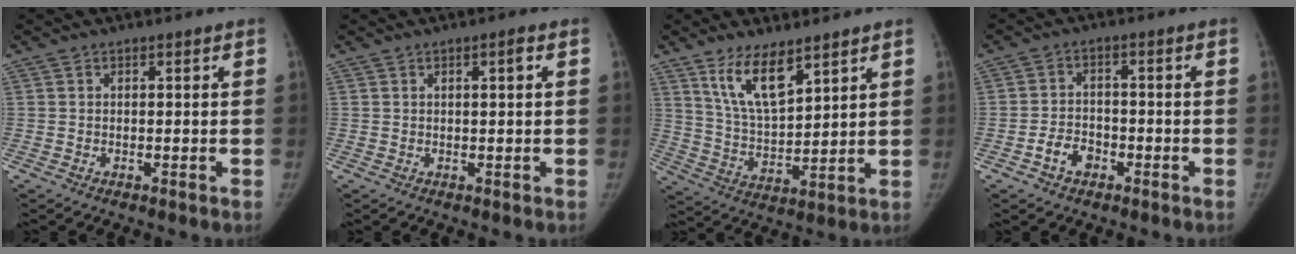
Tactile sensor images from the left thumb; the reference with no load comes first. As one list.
[{"total": 1.9, "force": [0.5, 0.3, 1.8], "torque": [-0.028, 0.002, 0.008]}, {"total": 10.5, "force": [6.9, 3.9, 6.9], "torque": [-0.112, -0.044, 0.140]}, {"total": 4.7, "force": [-2.5, 3.4, 2.1], "torque": [-0.024, 0.025, -0.046]}]